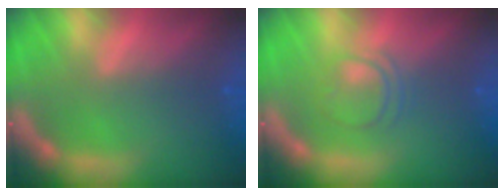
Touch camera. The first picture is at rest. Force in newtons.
{"total": 3.0}